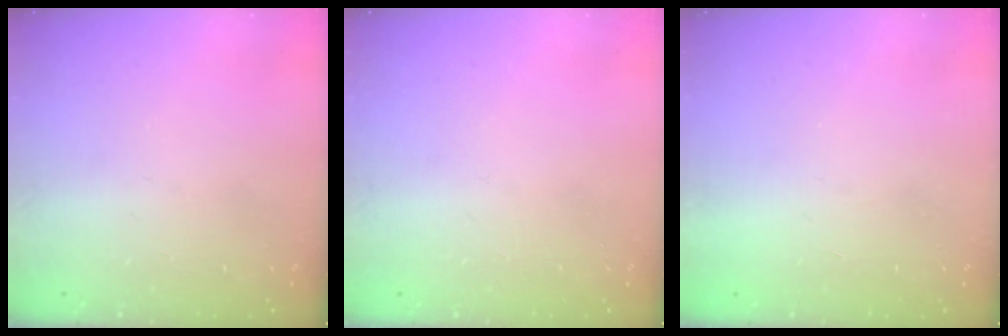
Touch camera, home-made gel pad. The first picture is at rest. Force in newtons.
{"total": 0.0}
{"total": 1.6, "press": 1.6, "slide": 0.1}